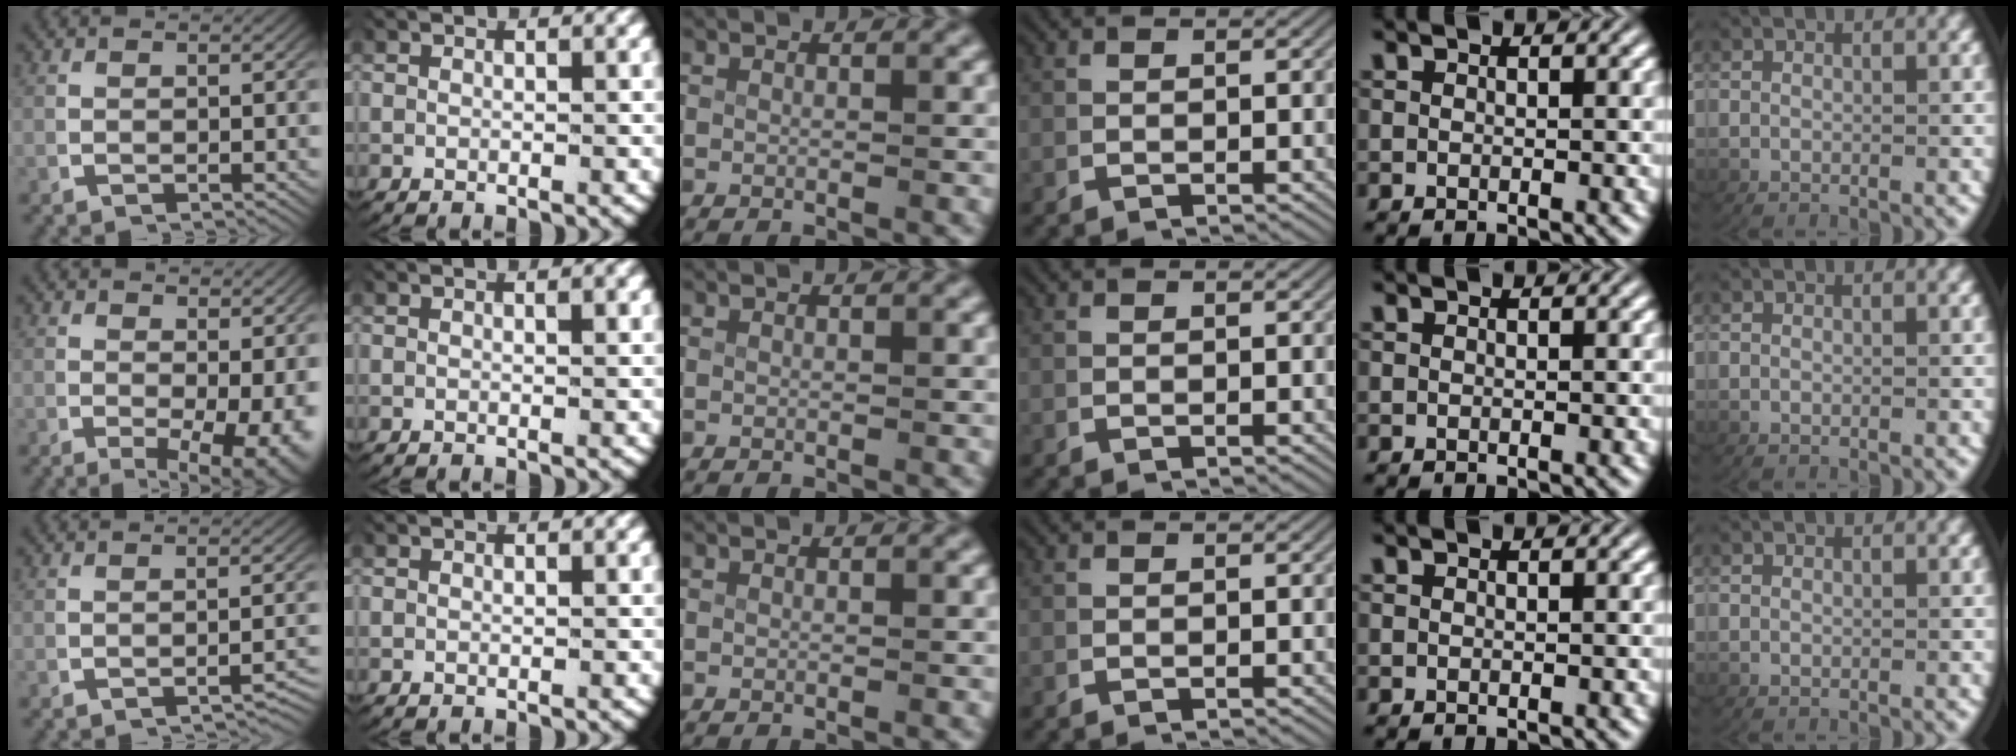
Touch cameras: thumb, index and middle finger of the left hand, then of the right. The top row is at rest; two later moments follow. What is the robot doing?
{"motion": "lift_and_place", "object": "map"}